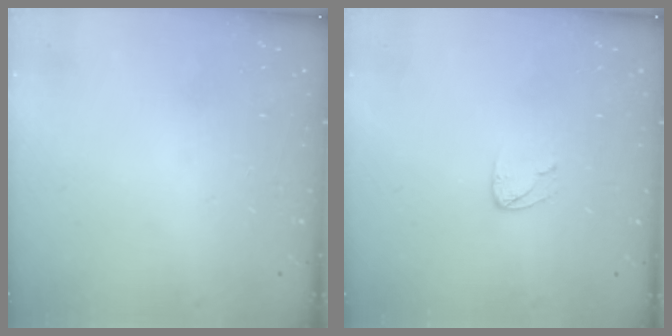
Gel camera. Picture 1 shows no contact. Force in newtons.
{"total": 3.8, "press": 3.8, "slide": 0.4}